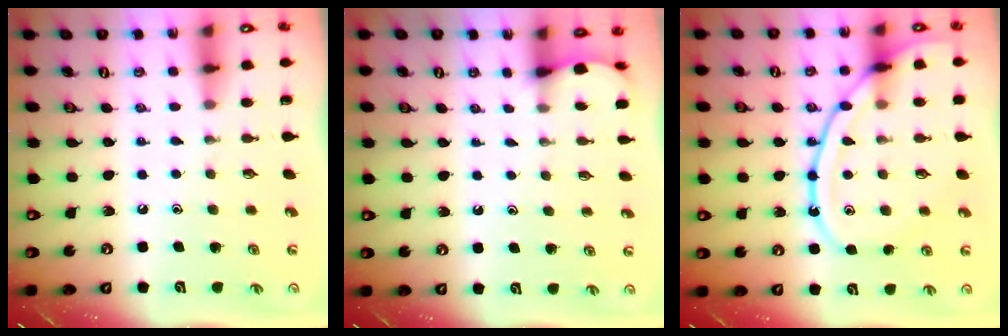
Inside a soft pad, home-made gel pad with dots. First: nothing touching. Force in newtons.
{"total": 1.9, "press": 1.9, "slide": 0.2}
{"total": 15.6, "press": 15.6, "slide": 1.3}